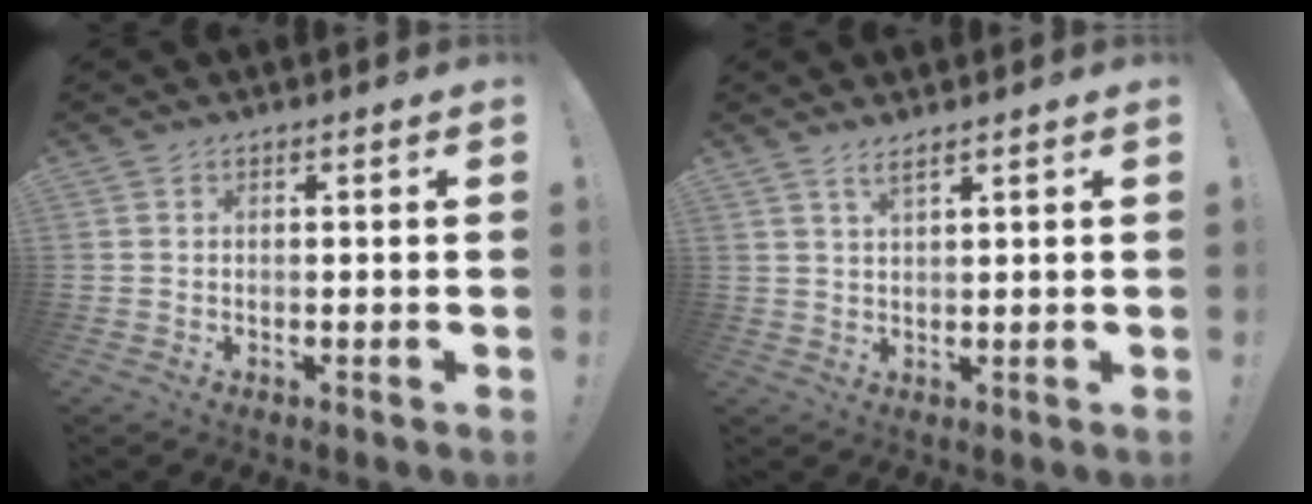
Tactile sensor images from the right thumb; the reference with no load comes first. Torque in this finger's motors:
{"motor_torque": [-0.24, 0.11, -0.30, 0.32, 0.06]}